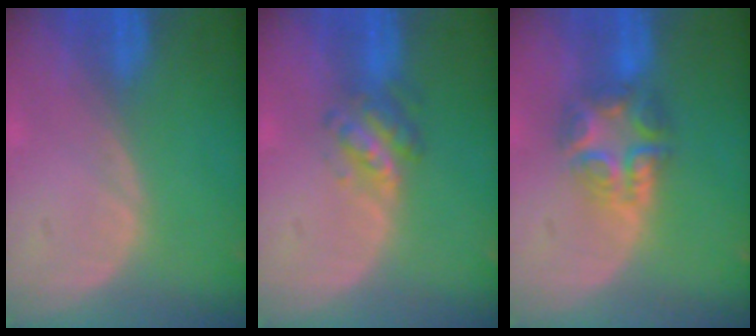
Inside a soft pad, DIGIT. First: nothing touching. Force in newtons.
{"total": 4.8, "press": 4.3, "slide": 2.1}
{"total": 7.6, "press": 6.5, "slide": 3.8}